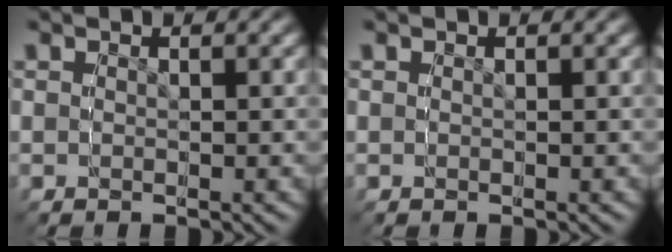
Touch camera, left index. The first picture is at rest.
{"total": 0.0}